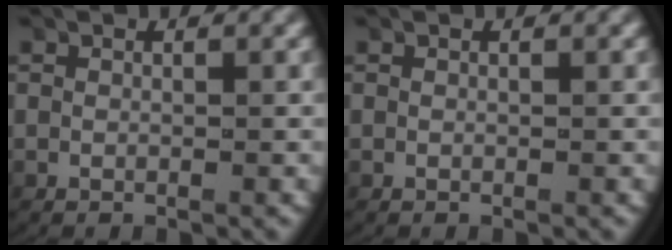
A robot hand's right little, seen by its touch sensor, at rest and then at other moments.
{"total": 0.0}